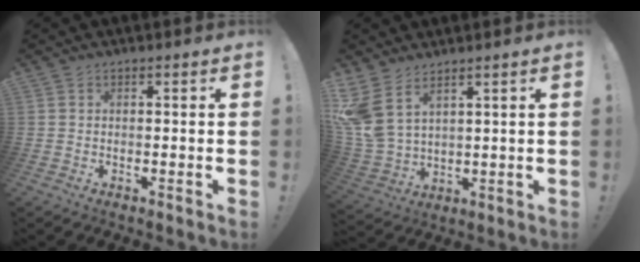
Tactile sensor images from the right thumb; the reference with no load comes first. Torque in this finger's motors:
{"motor_torque": [0.28, 0.32, 0.81, 0.74, 0.11]}